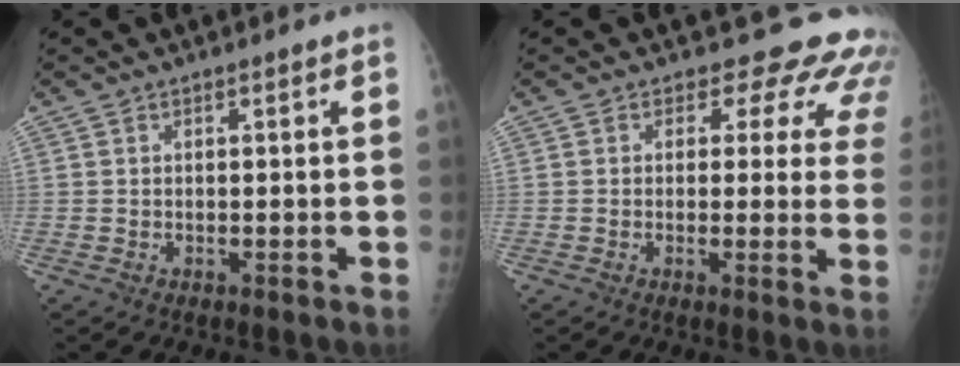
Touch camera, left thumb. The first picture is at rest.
{"total": 10.9, "force": [9.2, 5.5, 1.9], "torque": [0.035, -0.042, 0.071]}